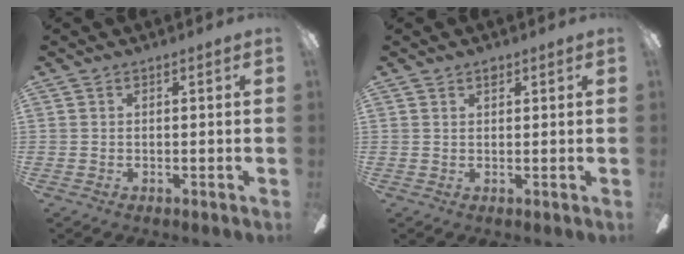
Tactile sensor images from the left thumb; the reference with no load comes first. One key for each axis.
{"total": 1.2, "fx": 1.0, "fy": 0.6, "fz": 0.4, "tx": -0.002, "ty": -0.004, "tz": 0.017}